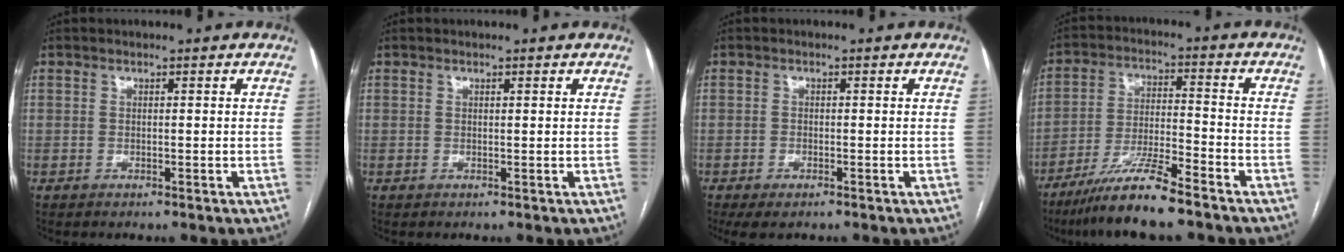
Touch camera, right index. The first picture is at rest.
{"total": 0.0}
{"total": 2.9, "force": [-1.9, 1.1, 1.9], "torque": [-0.036, -0.005, -0.022]}
{"total": 10.3, "force": [-8.0, 0.3, 6.5], "torque": [-0.124, -0.024, -0.147]}